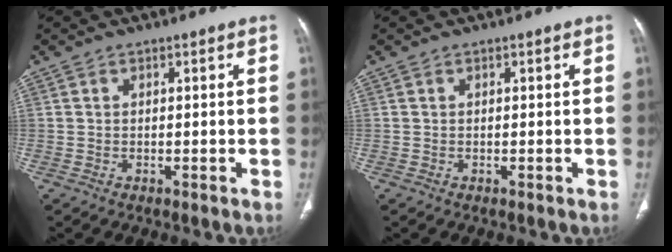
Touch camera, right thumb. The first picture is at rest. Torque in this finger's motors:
{"motor_torque": [0.06, 0.07, -0.02, -0.01, 0.02]}